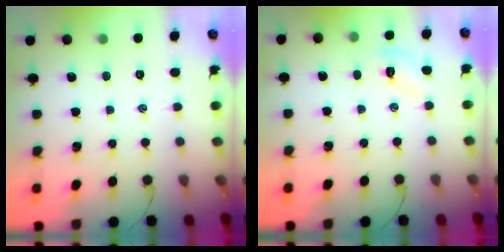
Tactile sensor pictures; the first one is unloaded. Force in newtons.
{"total": 7.0, "press": 6.8, "slide": 1.5}